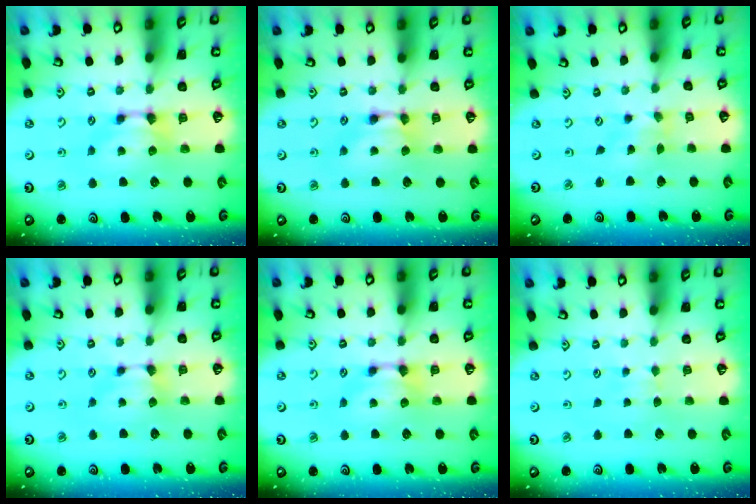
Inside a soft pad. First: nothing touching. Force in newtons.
{"total": 1.5, "press": 1.5, "slide": 0.2}
{"total": 2.3, "press": 2.1, "slide": 0.9}
{"total": 0.6, "press": 0.6, "slide": 0.3}
{"total": 0.0}
{"total": 2.5, "press": 2.5, "slide": 0.3}